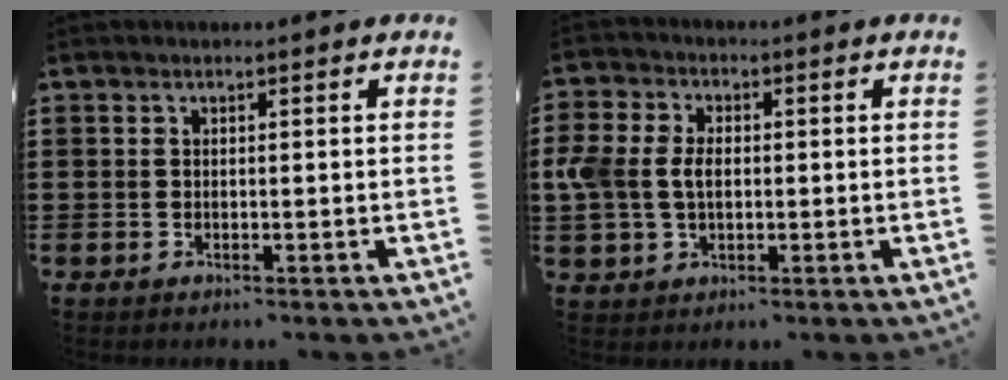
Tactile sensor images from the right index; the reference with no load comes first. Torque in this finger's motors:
{"motor_torque": [1.05, -0.06, 0.65, 0.12]}